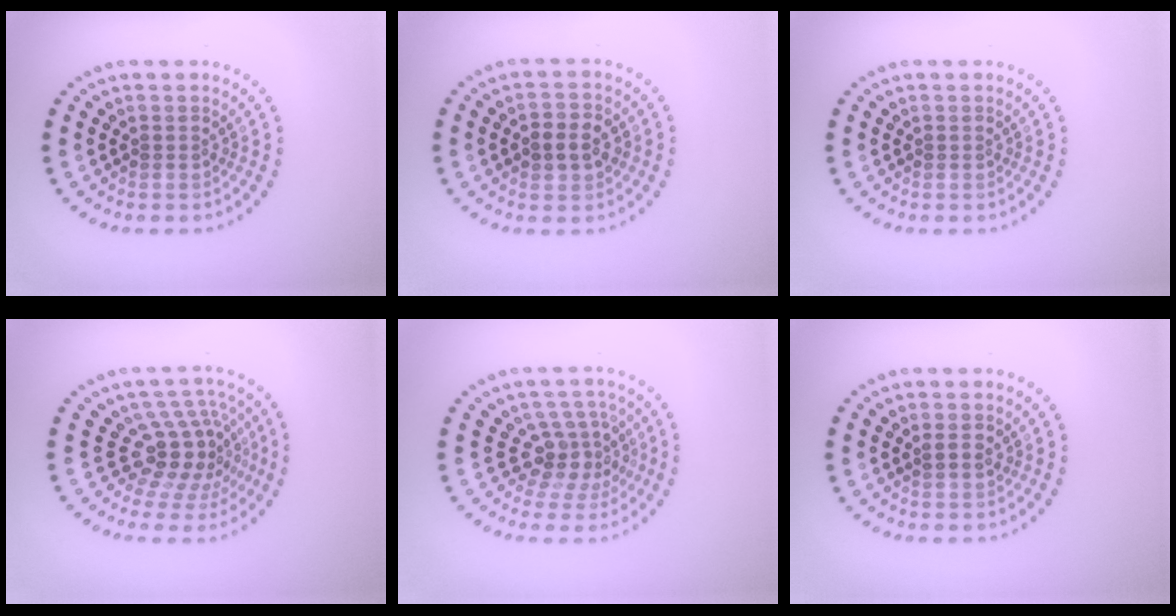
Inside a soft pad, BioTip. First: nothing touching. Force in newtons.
{"total": 2.7, "press": 2.7, "slide": 0.4}
{"total": 0.0}
{"total": 4.6, "press": 3.4, "slide": 3.1}
{"total": 3.8, "press": 2.7, "slide": 2.6}
{"total": 0.6, "press": 0.6, "slide": 0.3}